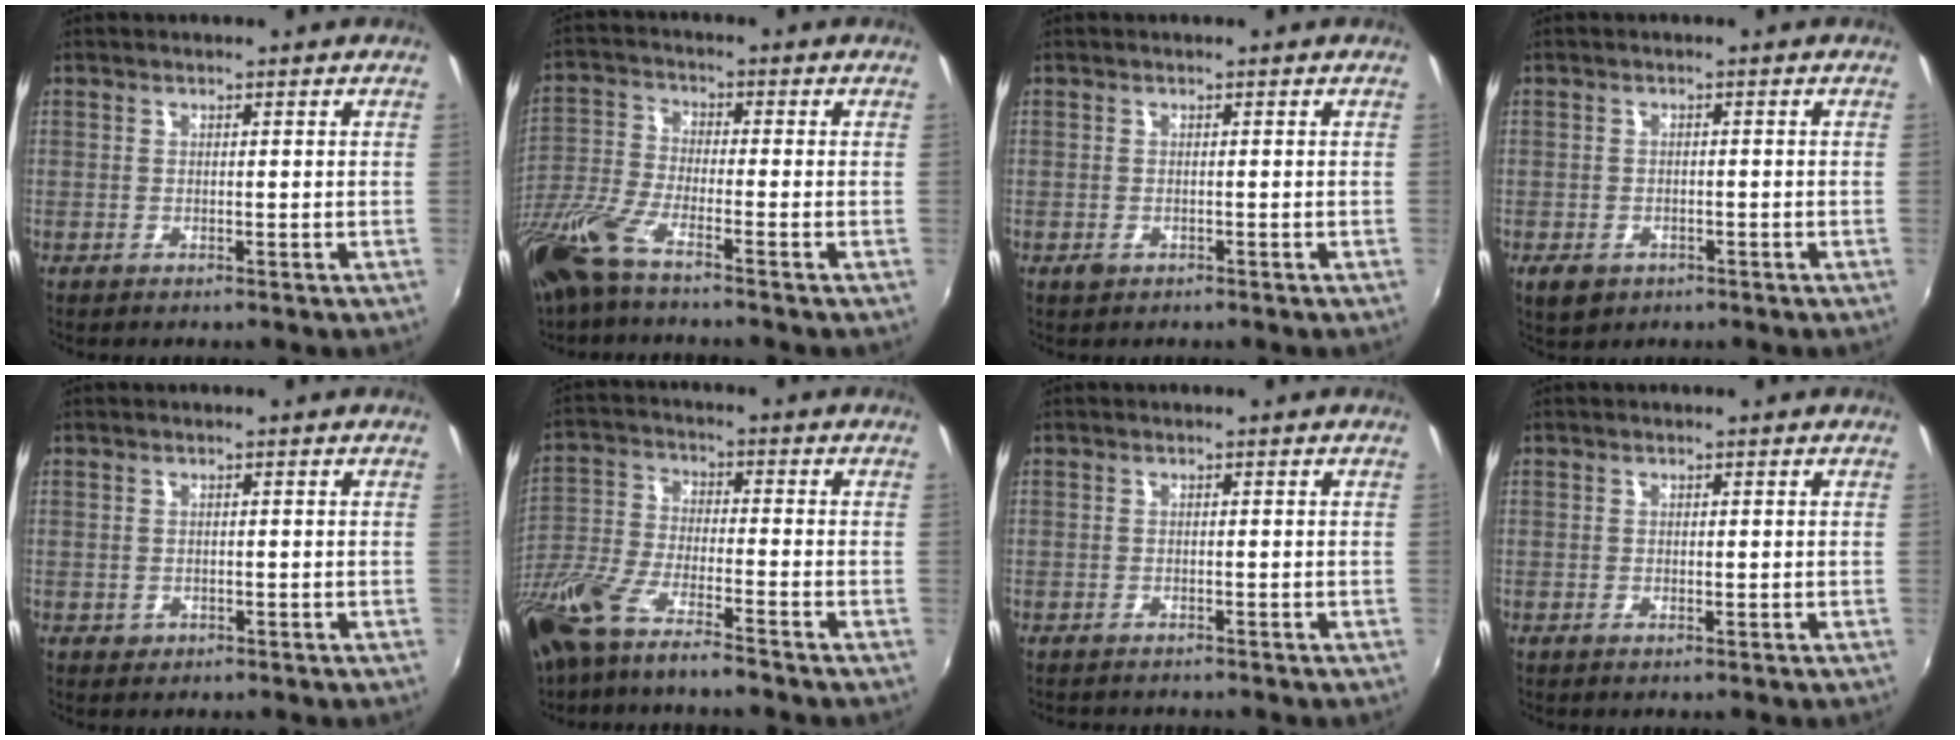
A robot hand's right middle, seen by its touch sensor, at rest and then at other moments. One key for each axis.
{"total": 11.5, "fx": -8.4, "fy": 2.2, "fz": 7.6, "tx": -0.177, "ty": -0.023, "tz": -0.173}
{"total": 1.3, "fx": -0.7, "fy": 0.9, "fz": 0.6, "tx": -0.012, "ty": -0.002, "tz": -0.012}
{"total": 4.4, "fx": -2.2, "fy": 3.0, "fz": 2.3, "tx": -0.051, "ty": -0.007, "tz": -0.030}
{"total": 1.5, "fx": -0.4, "fy": 1.3, "fz": 0.7, "tx": -0.011, "ty": 0.000, "tz": -0.004}
{"total": 15.2, "fx": -11.3, "fy": 3.2, "fz": 9.6, "tx": -0.221, "ty": -0.033, "tz": -0.218}
{"total": 1.7, "fx": -1.5, "fy": 0.6, "fz": 0.5, "tx": -0.015, "ty": -0.004, "tz": -0.023}
{"total": 0.8, "fx": -0.1, "fy": 0.4, "fz": 0.7, "tx": -0.012, "ty": 0.001, "tz": -0.002}